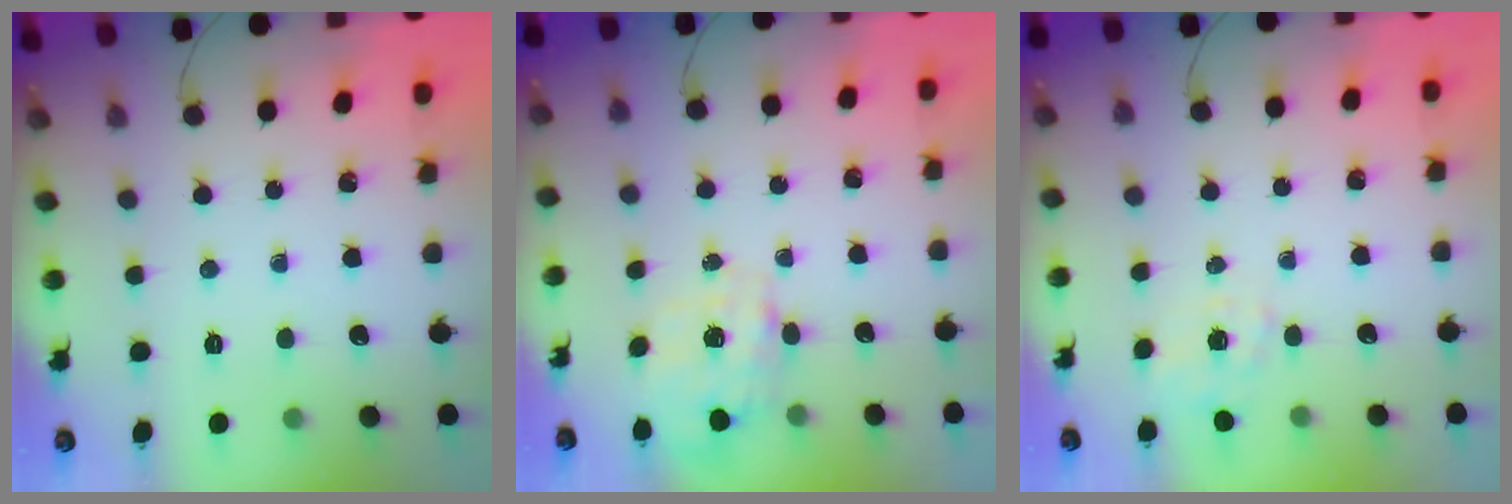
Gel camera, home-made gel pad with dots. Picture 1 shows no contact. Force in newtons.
{"total": 3.9, "press": 3.8, "slide": 0.9}
{"total": 0.9, "press": 0.2, "slide": 0.9}